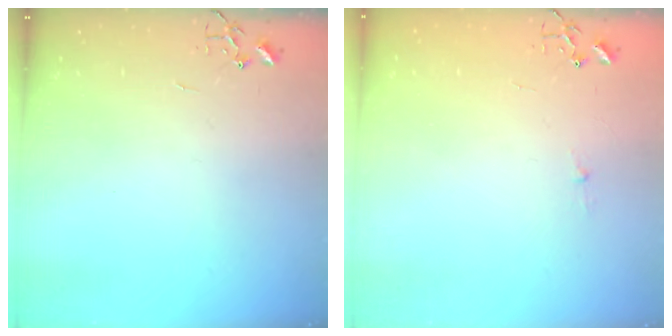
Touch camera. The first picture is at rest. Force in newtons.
{"total": 2.6, "press": 2.5, "slide": 0.4}